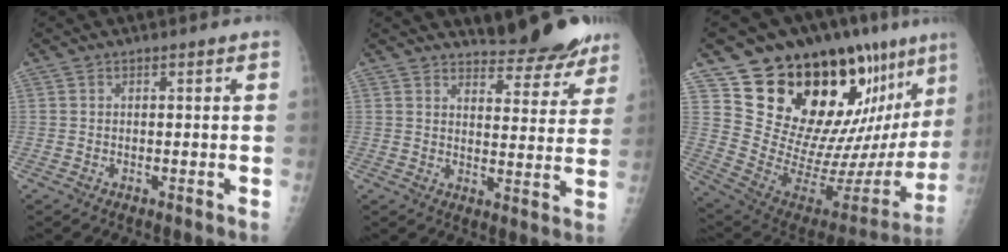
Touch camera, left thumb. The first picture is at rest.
{"total": 12.5, "force": [11.5, 3.6, 3.5], "torque": [-0.013, -0.080, 0.142]}
{"total": 29.2, "force": [18.7, 10.3, 19.9], "torque": [-0.262, -0.087, 0.303]}